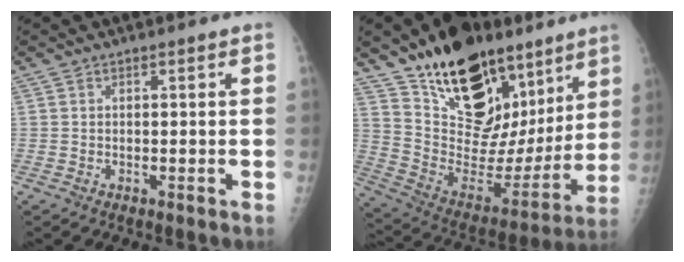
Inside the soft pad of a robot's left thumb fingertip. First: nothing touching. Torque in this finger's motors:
{"motor_torque": [2.47, 2.54, 1.20, -1.57, 0.32]}